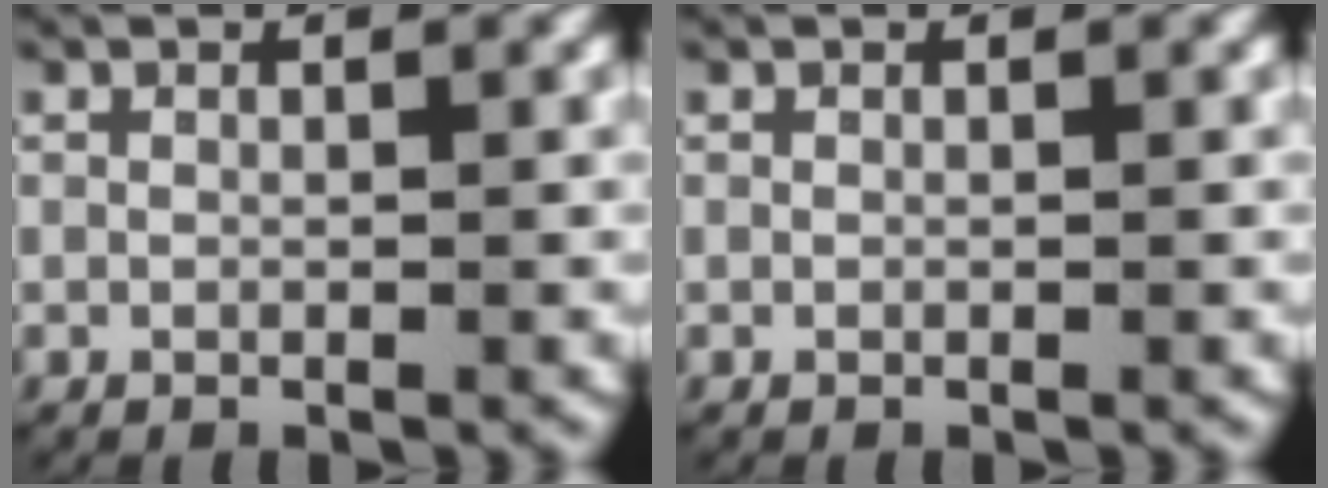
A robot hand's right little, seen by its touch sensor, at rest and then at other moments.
{"total": 0.0}